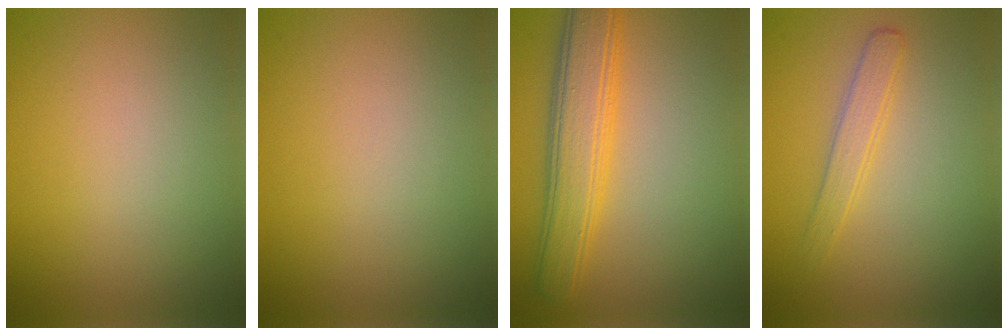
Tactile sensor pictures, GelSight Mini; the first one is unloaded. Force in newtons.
{"total": 0.0}
{"total": 5.7, "press": 5.7, "slide": 0.1}
{"total": 1.9, "press": 1.9, "slide": 0.1}